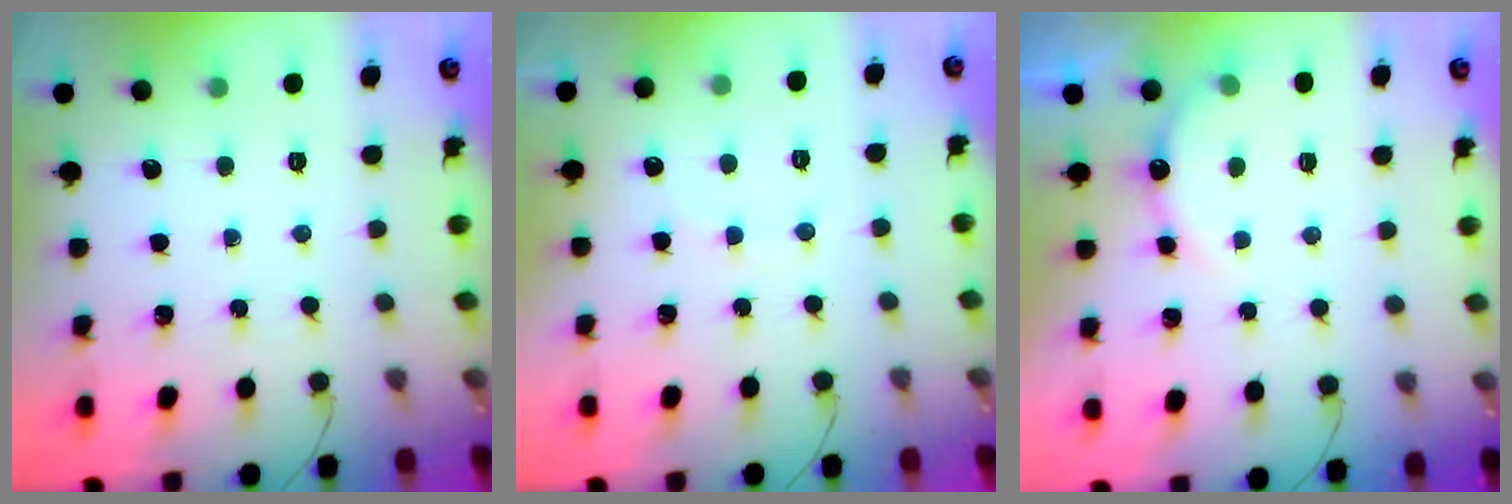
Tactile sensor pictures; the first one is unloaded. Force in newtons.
{"total": 6.2, "press": 6.2, "slide": 0.9}
{"total": 6.3, "press": 6.1, "slide": 1.4}